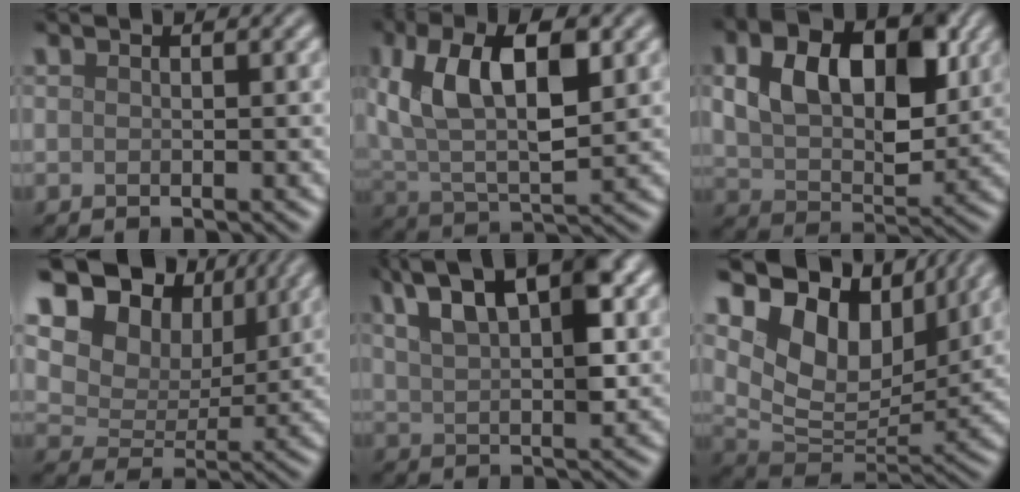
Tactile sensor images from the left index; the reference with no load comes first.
{"total": 10.8, "force": [3.3, 5.2, 8.9], "torque": [-0.169, 0.016, 0.049]}
{"total": 8.6, "force": [2.4, 5.3, 6.3], "torque": [-0.112, -0.001, 0.045]}
{"total": 11.3, "force": [6.4, 7.2, 6.0], "torque": [-0.120, 0.019, 0.092]}
{"total": 8.6, "force": [3.9, 3.4, 6.9], "torque": [-0.123, 0.020, 0.065]}
{"total": 11.0, "force": [5.9, 6.5, 6.5], "torque": [-0.127, -0.005, 0.109]}